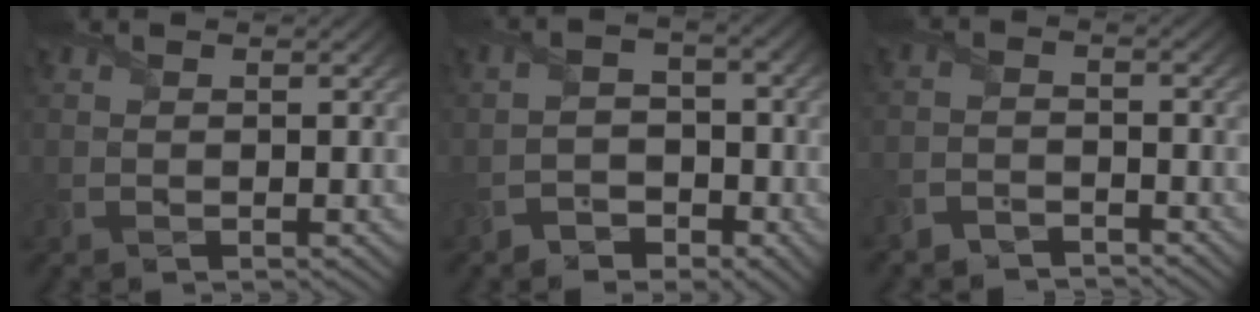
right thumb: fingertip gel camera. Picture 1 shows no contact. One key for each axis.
{"total": 3.3, "fx": -2.6, "fy": 1.6, "fz": 1.2, "tx": -0.016, "ty": 0.003, "tz": -0.055}
{"total": 3.3, "fx": -3.2, "fy": 0.6, "fz": 0.3, "tx": -0.004, "ty": -0.001, "tz": -0.073}